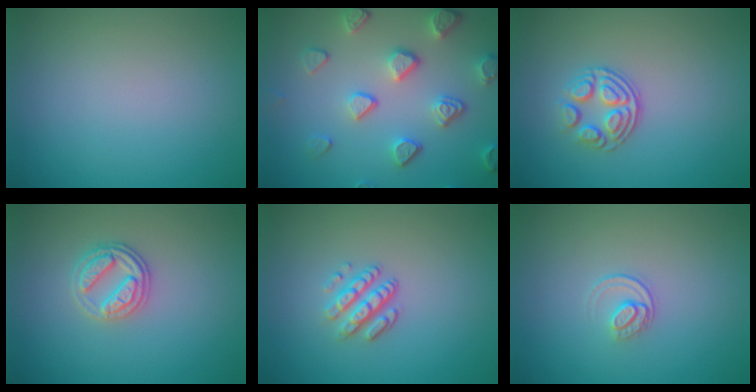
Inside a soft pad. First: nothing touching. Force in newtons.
{"total": 4.1, "press": 3.6, "slide": 2.0}
{"total": 3.1, "press": 2.5, "slide": 1.9}
{"total": 2.6, "press": 2.4, "slide": 1.0}
{"total": 3.1, "press": 2.3, "slide": 2.0}
{"total": 1.4, "press": 0.9, "slide": 1.0}